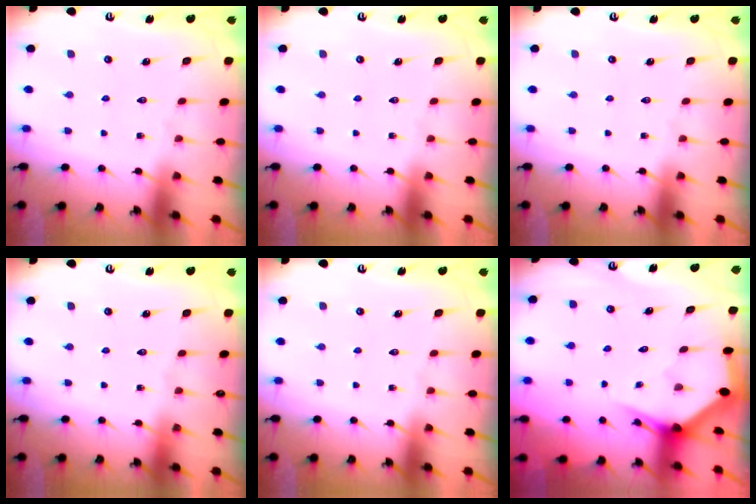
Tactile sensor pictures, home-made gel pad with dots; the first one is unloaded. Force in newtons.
{"total": 0.0}
{"total": 0.0}
{"total": 0.0}
{"total": 0.0}
{"total": 3.0, "press": 3.0, "slide": 0.1}